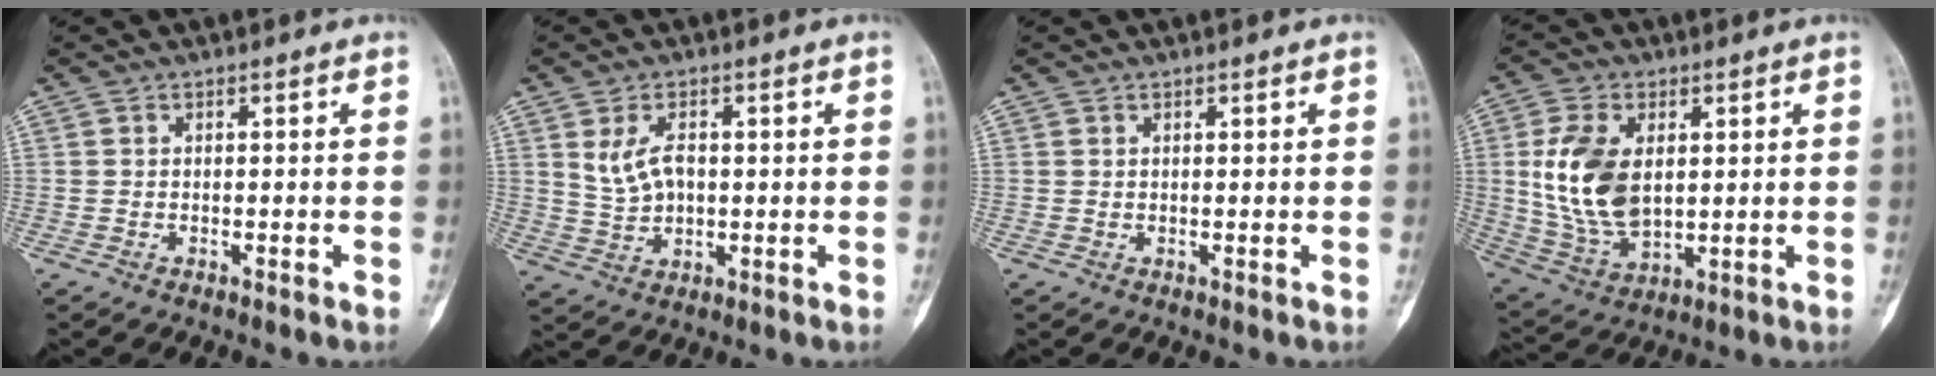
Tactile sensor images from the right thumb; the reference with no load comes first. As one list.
[{"total": 5.6, "force": [1.3, 3.5, 4.2], "torque": [-0.067, 0.005, 0.032]}, {"total": 0.0}, {"total": 14.7, "force": [2.2, 9.0, 11.4], "torque": [-0.213, -0.009, 0.053]}]